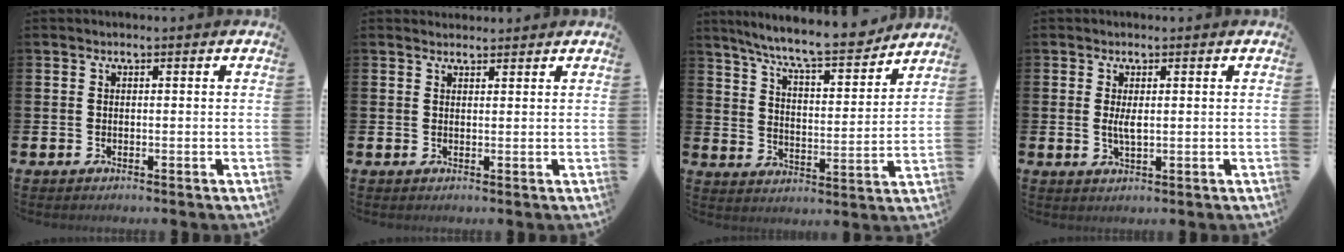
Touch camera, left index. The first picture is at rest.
{"total": 1.2, "force": [1.1, 0.3, 0.0], "torque": [0.011, -0.004, 0.018]}
{"total": 9.1, "force": [8.4, 0.8, 3.4], "torque": [-0.089, -0.055, 0.145]}
{"total": 2.2, "force": [0.3, 0.7, 2.0], "torque": [-0.032, -0.002, 0.003]}